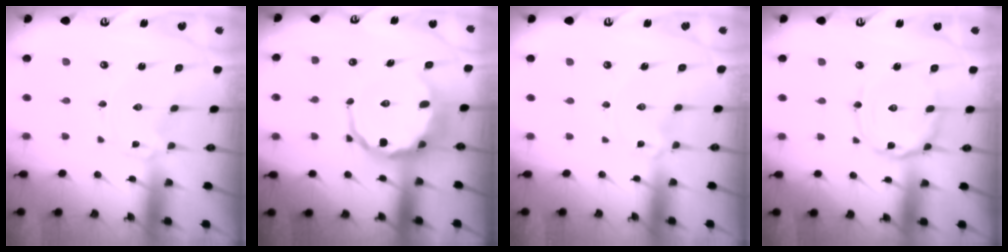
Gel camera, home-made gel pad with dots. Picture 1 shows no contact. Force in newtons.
{"total": 11.4, "press": 11.1, "slide": 2.8}
{"total": 1.4, "press": 1.4, "slide": 0.1}
{"total": 7.1, "press": 7.0, "slide": 0.3}